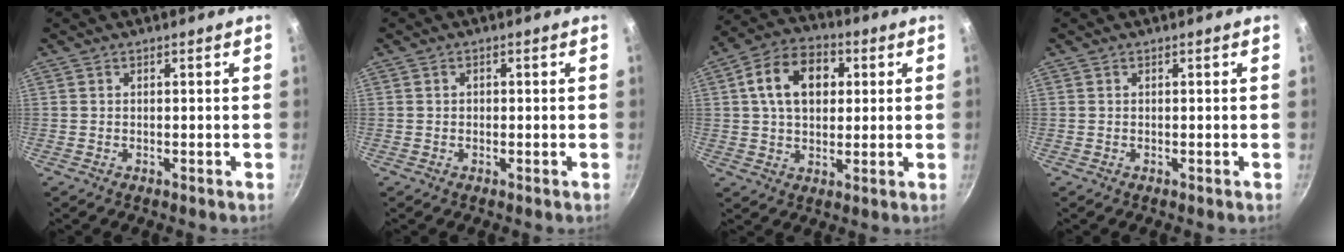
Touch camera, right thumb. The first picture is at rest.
{"total": 0.8, "force": [0.1, 0.7, 0.4], "torque": [-0.004, 0.005, 0.001]}
{"total": 13.1, "force": [3.1, 9.1, 8.9], "torque": [-0.125, 0.014, 0.039]}
{"total": 0.0}